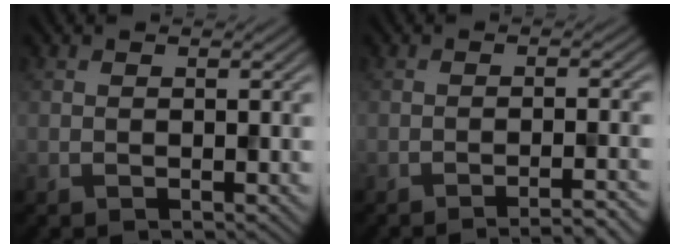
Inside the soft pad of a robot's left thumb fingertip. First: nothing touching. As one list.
[{"total": 3.6, "force": [-2.6, 0.3, 2.5], "torque": [-0.028, 0.011, -0.053]}]